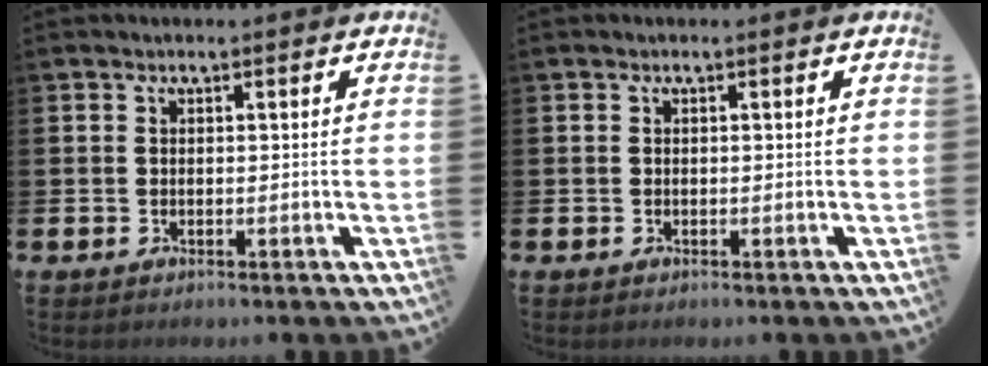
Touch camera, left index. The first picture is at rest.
{"total": 0.0}